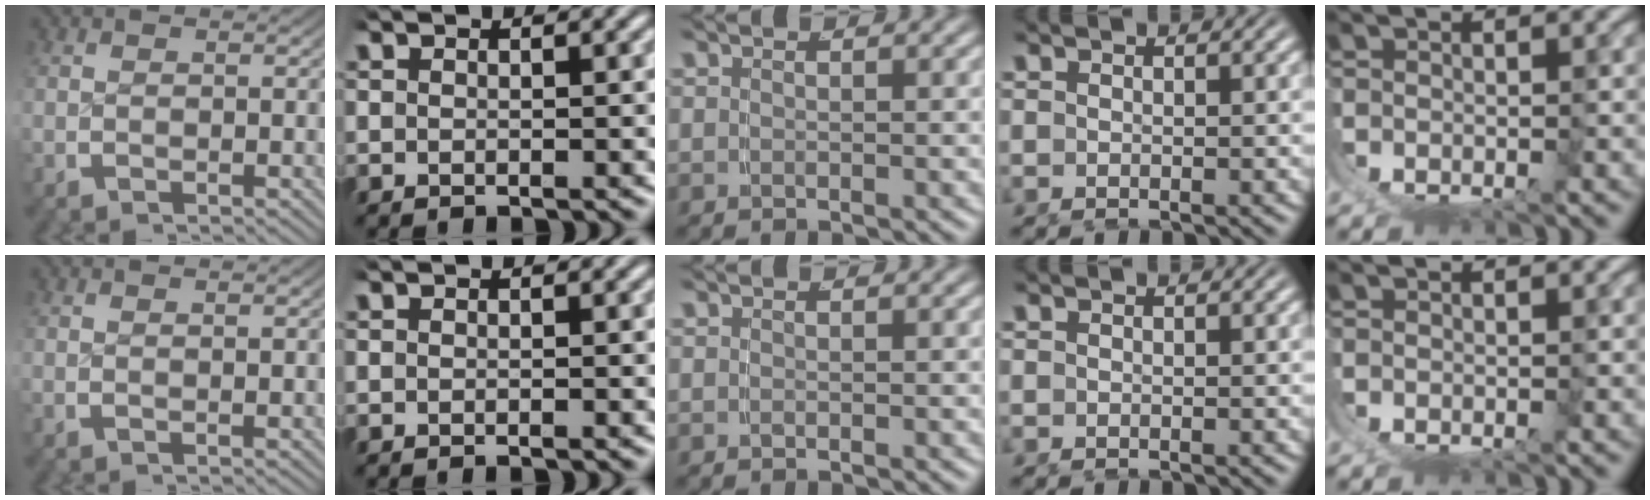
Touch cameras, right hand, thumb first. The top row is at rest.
{"thumb": {"total": 0.7, "force": [0.5, -0.2, 0.4], "torque": [-0.007, -0.002, 0.012]}}